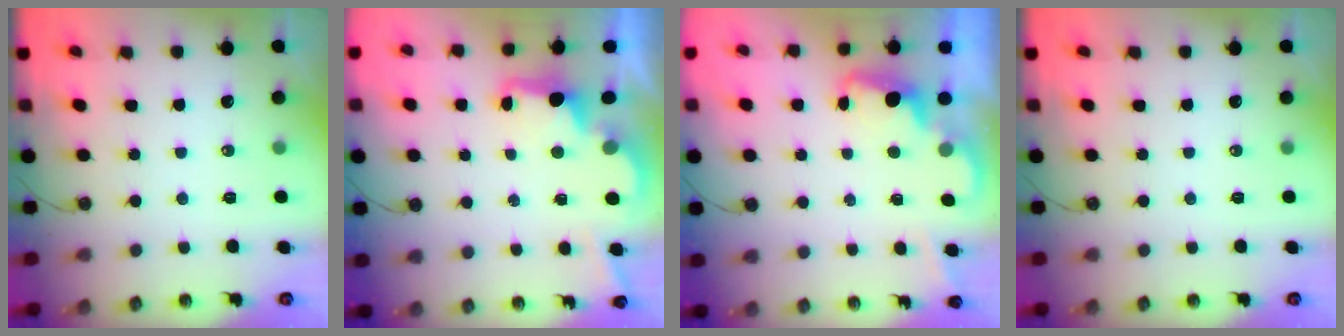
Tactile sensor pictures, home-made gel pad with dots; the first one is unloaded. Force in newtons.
{"total": 2.7, "press": 2.5, "slide": 0.8}
{"total": 2.3, "press": 2.2, "slide": 0.6}
{"total": 0.0}